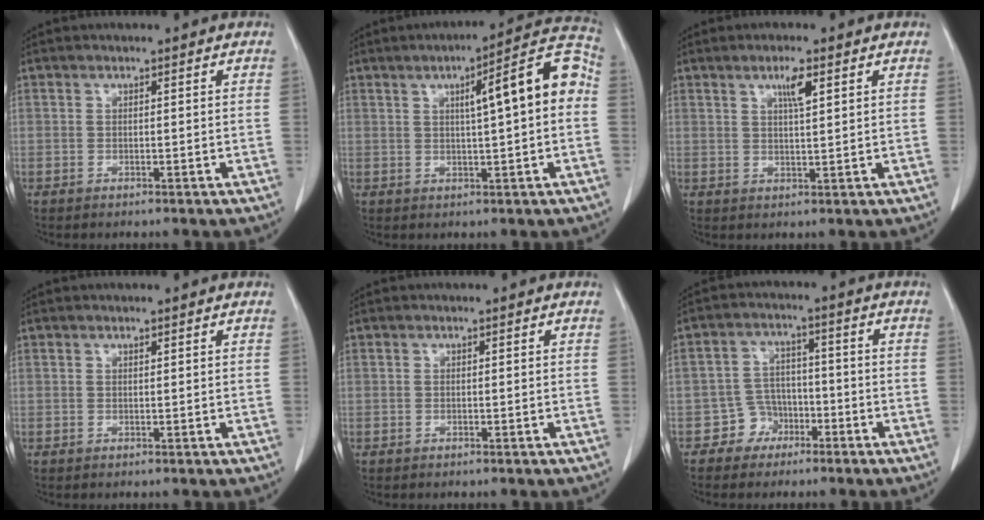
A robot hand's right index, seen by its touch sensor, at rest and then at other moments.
{"total": 10.9, "force": [1.5, 1.3, 10.7], "torque": [-0.143, 0.032, 0.014]}
{"total": 3.3, "force": [1.7, 0.3, 2.8], "torque": [-0.051, -0.002, 0.028]}
{"total": 0.0}
{"total": 0.0}
{"total": 4.7, "force": [-2.7, 3.8, 0.3], "torque": [0.000, 0.016, -0.045]}